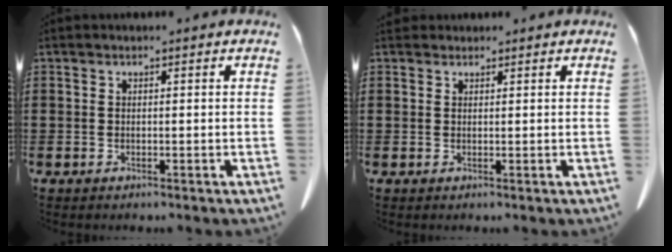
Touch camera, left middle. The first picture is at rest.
{"total": 1.2, "force": [1.1, 0.5, 0.1], "torque": [-0.005, 0.000, 0.022]}